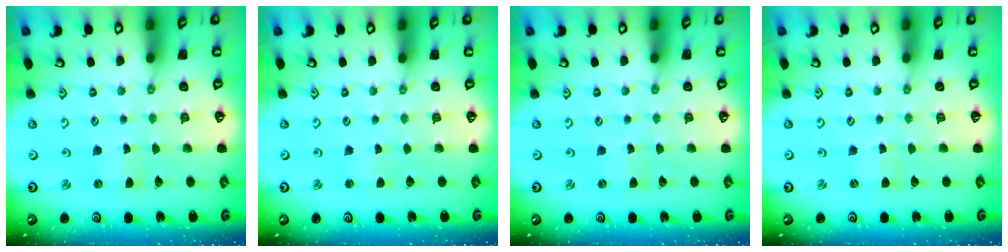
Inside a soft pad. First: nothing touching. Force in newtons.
{"total": 1.1, "press": 1.1, "slide": 0.2}
{"total": 0.0}
{"total": 0.9, "press": 0.9, "slide": 0.0}